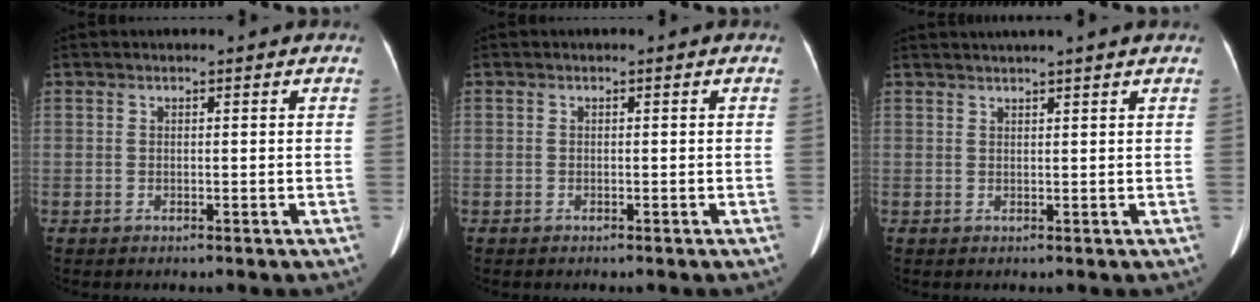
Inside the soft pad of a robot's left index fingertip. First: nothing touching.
{"total": 0.6, "force": [-0.3, 0.5, -0.1], "torque": [-0.002, 0.006, -0.007]}
{"total": 4.6, "force": [4.1, -0.6, 2.0], "torque": [-0.021, 0.031, 0.056]}